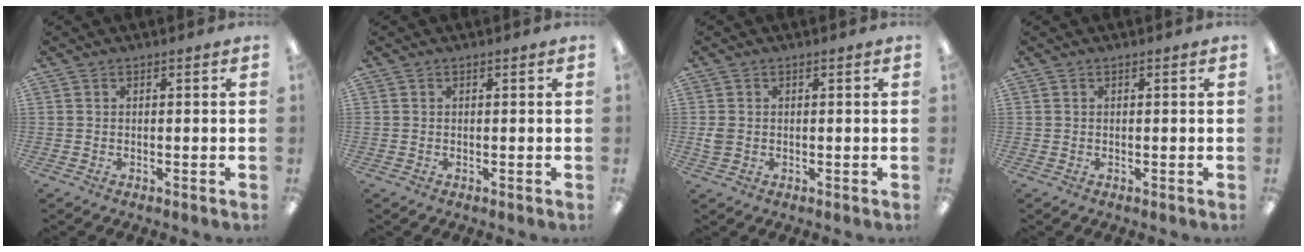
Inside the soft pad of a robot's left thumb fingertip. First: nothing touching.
{"total": 0.0}
{"total": 2.3, "force": [0.0, 1.9, 1.3], "torque": [-0.016, 0.003, -0.002]}
{"total": 0.0}